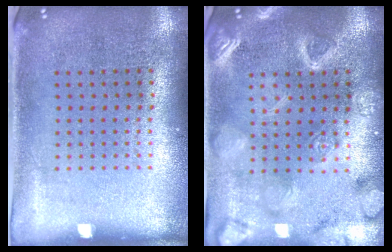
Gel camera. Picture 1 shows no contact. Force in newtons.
{"total": 3.0, "press": 3.0, "slide": 0.2}